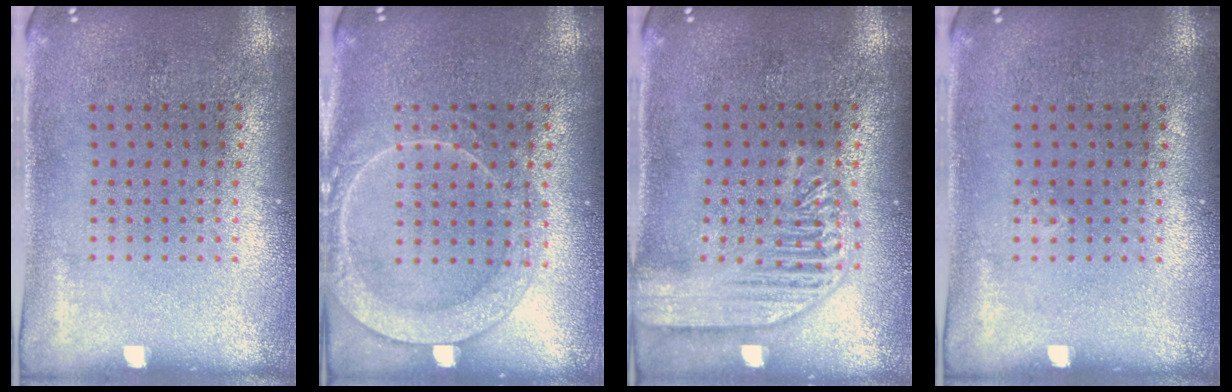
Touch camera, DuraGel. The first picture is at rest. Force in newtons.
{"total": 2.7, "press": 2.6, "slide": 0.3}
{"total": 3.6, "press": 3.6, "slide": 0.5}
{"total": 0.0}